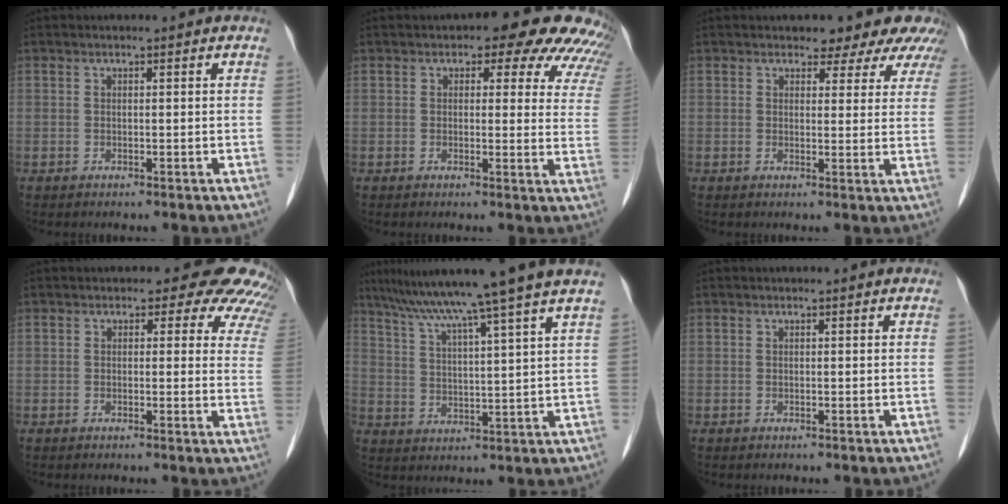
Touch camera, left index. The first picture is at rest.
{"total": 11.8, "force": [9.0, 4.7, 5.9], "torque": [-0.033, 0.006, 0.072]}
{"total": 9.1, "force": [8.2, 3.5, 1.8], "torque": [0.009, 0.000, 0.066]}
{"total": 10.2, "force": [8.8, 4.1, 2.9], "torque": [0.005, -0.010, 0.059]}
{"total": 15.3, "force": [12.1, -2.5, 9.0], "torque": [-0.144, 0.002, 0.175]}
{"total": 0.0}